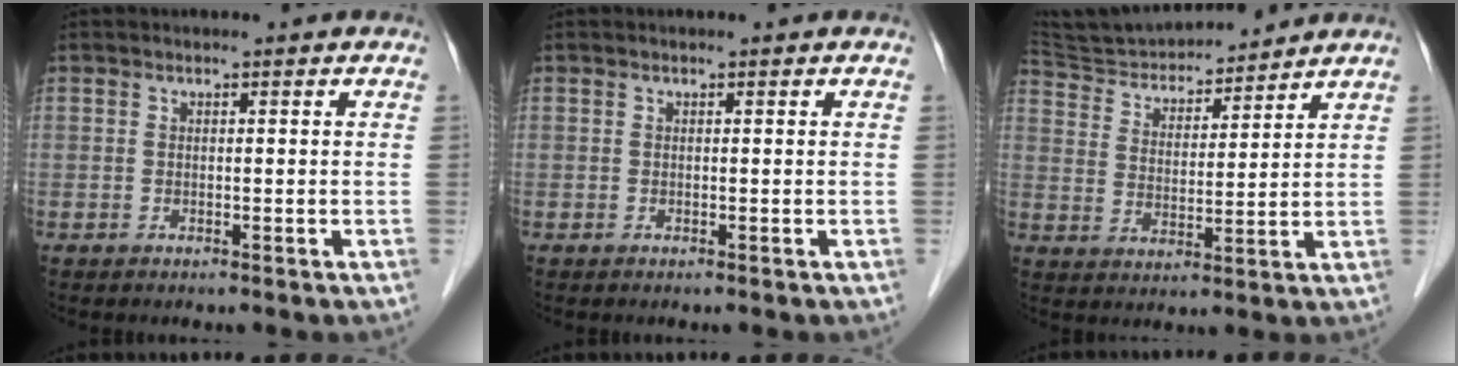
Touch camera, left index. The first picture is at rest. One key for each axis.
{"total": 0.0}
{"total": 13.4, "fx": 12.8, "fy": 2.3, "fz": 3.3, "tx": -0.059, "ty": 0.017, "tz": 0.221}